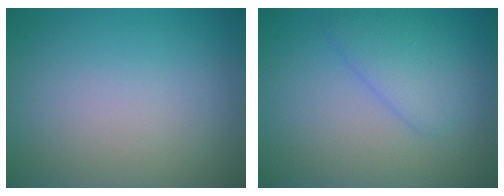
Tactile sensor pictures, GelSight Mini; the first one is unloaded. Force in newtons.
{"total": 3.0, "press": 3.0, "slide": 0.2}